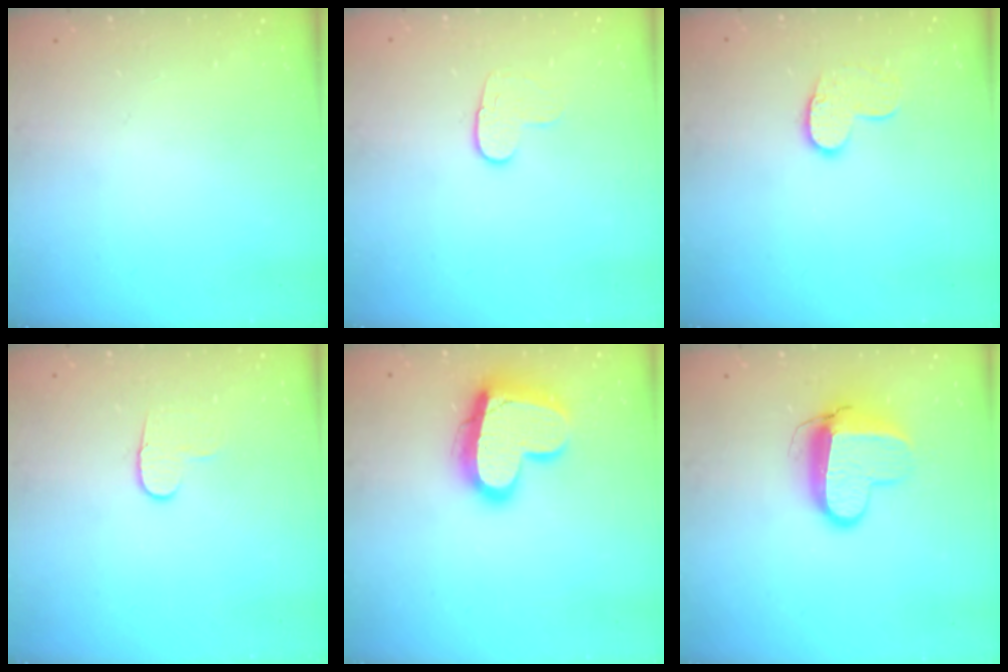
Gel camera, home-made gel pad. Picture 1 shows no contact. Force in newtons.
{"total": 7.9, "press": 7.8, "slide": 0.6}
{"total": 9.1, "press": 9.0, "slide": 0.6}
{"total": 6.2, "press": 6.1, "slide": 0.6}
{"total": 18.1, "press": 18.1, "slide": 1.6}
{"total": 11.1, "press": 11.0, "slide": 1.0}